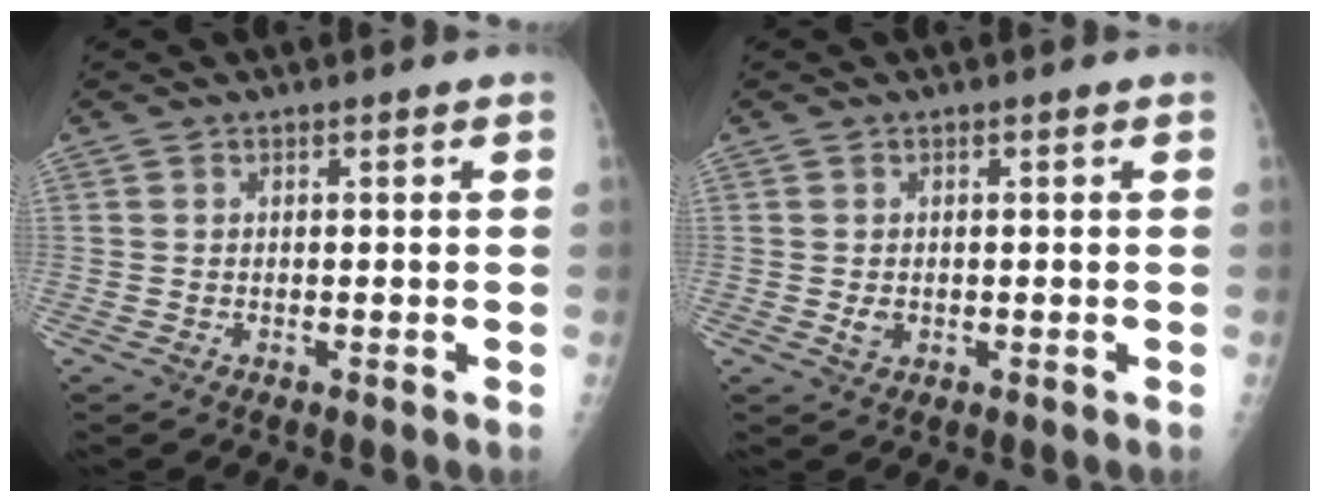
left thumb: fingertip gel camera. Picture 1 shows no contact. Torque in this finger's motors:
{"motor_torque": [-0.15, 0.07, 0.11, -0.07, 0.00]}